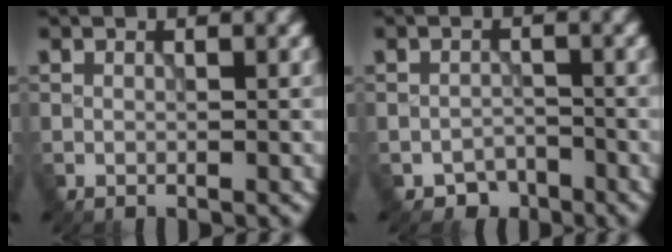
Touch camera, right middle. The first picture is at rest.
{"total": 2.0, "force": [-1.6, 1.2, 0.2], "torque": [0.005, 0.001, -0.028]}